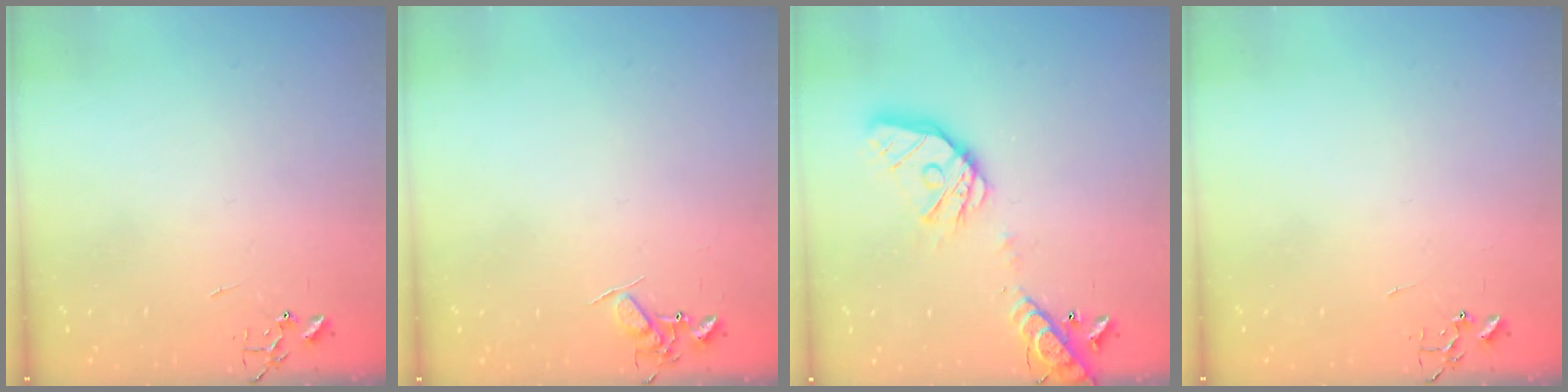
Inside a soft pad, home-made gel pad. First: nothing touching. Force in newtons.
{"total": 7.2, "press": 7.2, "slide": 0.9}
{"total": 16.7, "press": 16.5, "slide": 2.5}
{"total": 0.0}